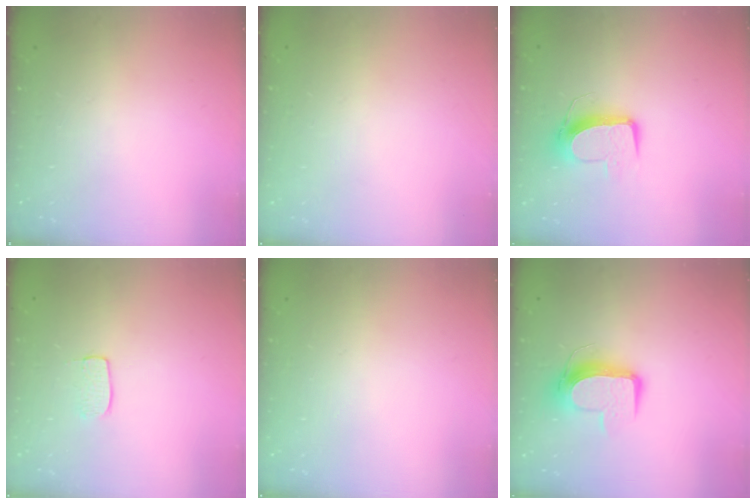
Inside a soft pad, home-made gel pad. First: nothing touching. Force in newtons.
{"total": 0.0}
{"total": 10.2, "press": 10.1, "slide": 0.5}
{"total": 5.0, "press": 5.0, "slide": 0.3}
{"total": 0.0}
{"total": 11.1, "press": 11.0, "slide": 1.0}